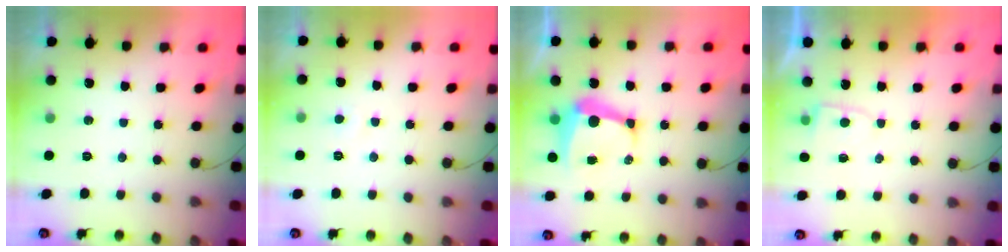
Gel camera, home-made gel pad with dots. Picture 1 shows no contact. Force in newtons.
{"total": 2.3, "press": 2.3, "slide": 0.1}
{"total": 8.7, "press": 8.6, "slide": 0.9}
{"total": 2.8, "press": 2.8, "slide": 0.4}